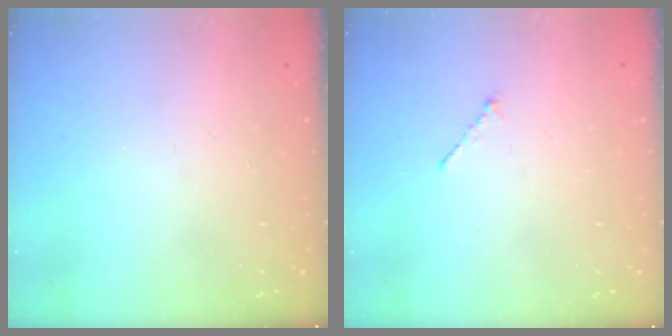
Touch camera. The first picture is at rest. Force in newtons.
{"total": 1.2, "press": 1.2, "slide": 0.4}